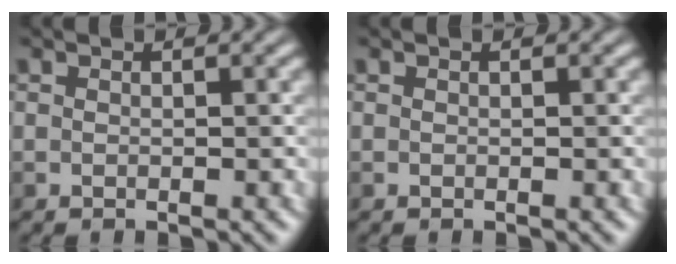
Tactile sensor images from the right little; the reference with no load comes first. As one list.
[{"total": 0.0}]